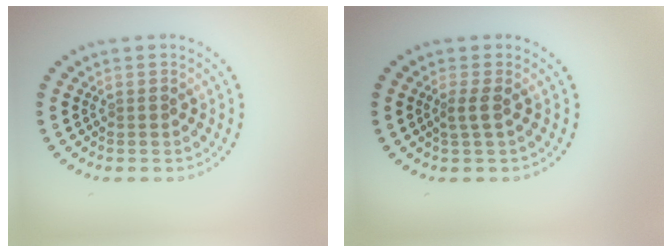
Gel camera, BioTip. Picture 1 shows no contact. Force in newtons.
{"total": 1.5, "press": 1.0, "slide": 1.0}